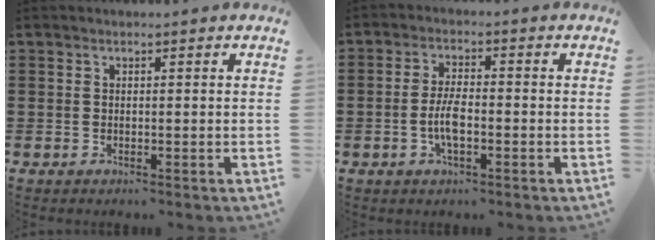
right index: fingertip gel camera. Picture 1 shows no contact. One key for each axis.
{"total": 4.8, "fx": -1.2, "fy": 1.6, "fz": 4.4, "tx": -0.100, "ty": -0.004, "tz": -0.026}